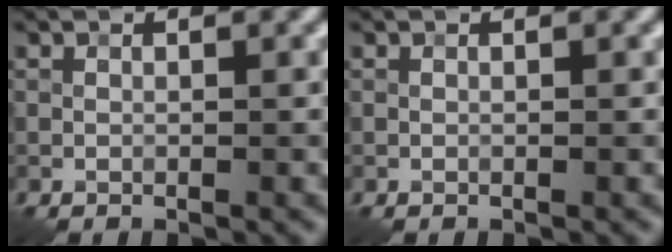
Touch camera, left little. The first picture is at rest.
{"total": 0.0}